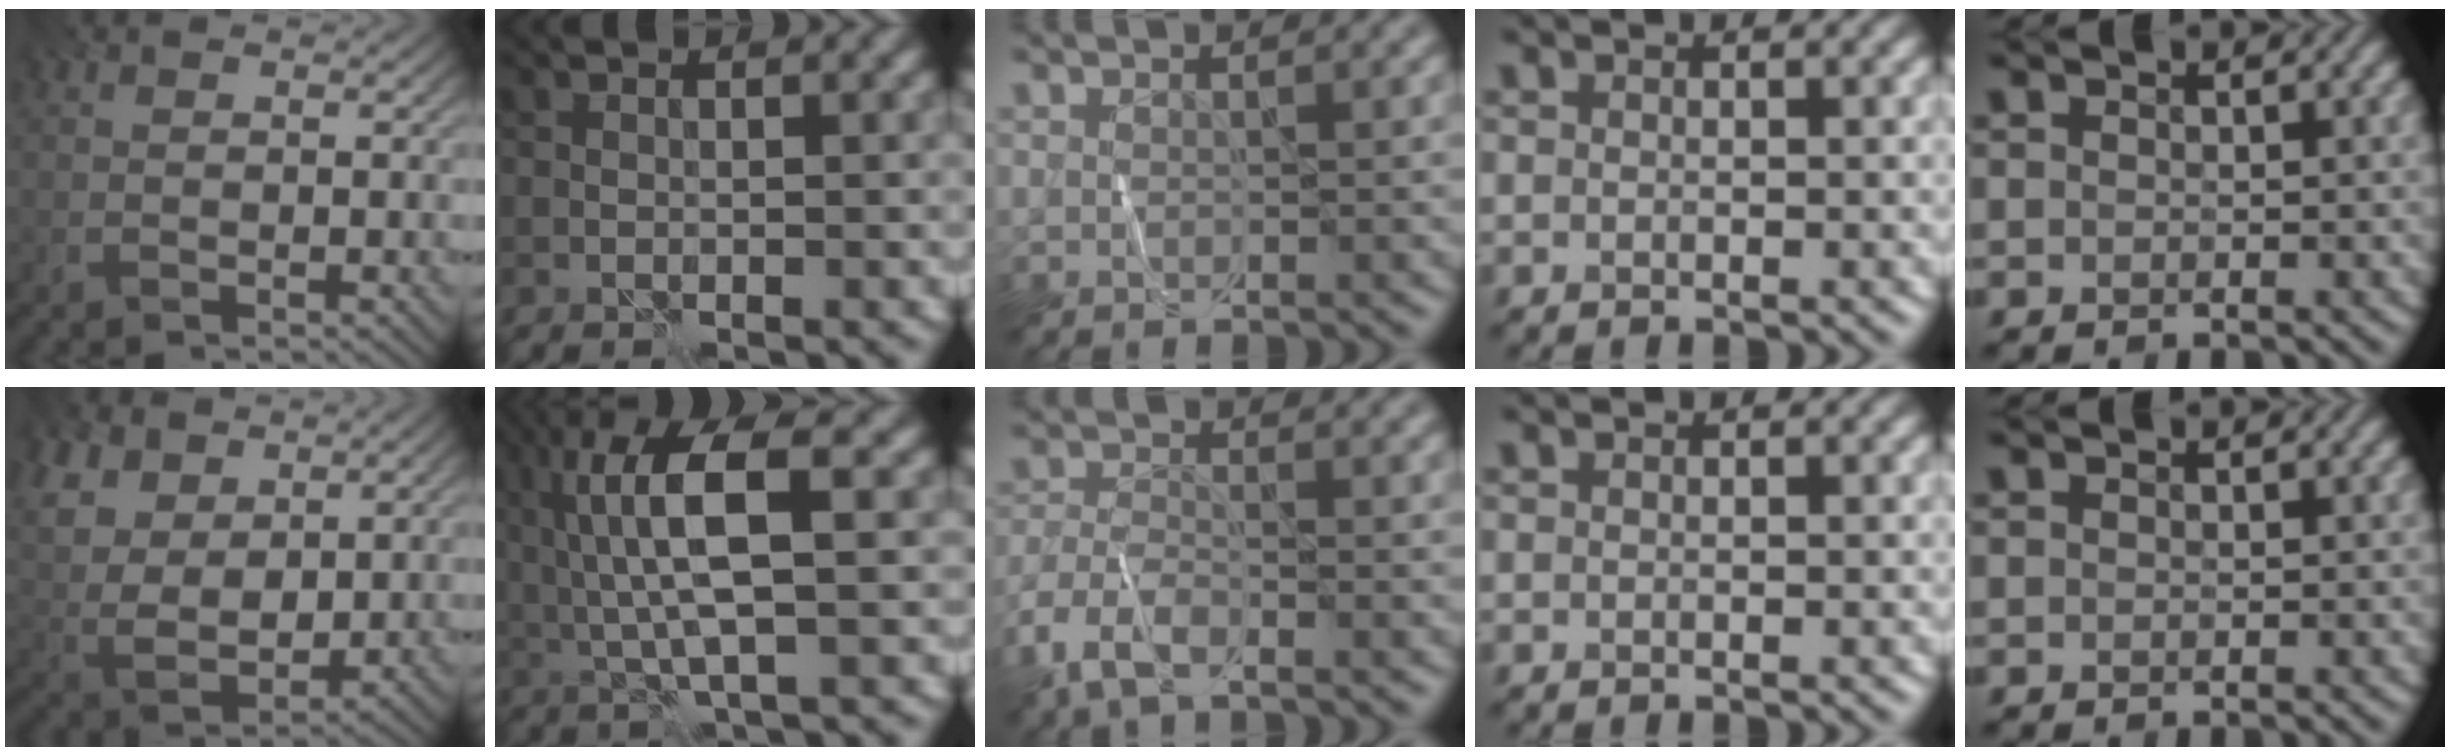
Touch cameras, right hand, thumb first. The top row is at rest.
{"thumb": {"total": 11.2, "force": [5.0, 7.2, 6.9], "torque": [-0.202, 0.015, 0.092]}, "index": {"total": 8.6, "force": [1.5, 2.4, 8.1], "torque": [-0.163, 0.009, 0.028]}, "middle": {"total": 4.1, "force": [-2.9, 1.6, 2.5], "torque": [-0.061, -0.009, -0.068]}}